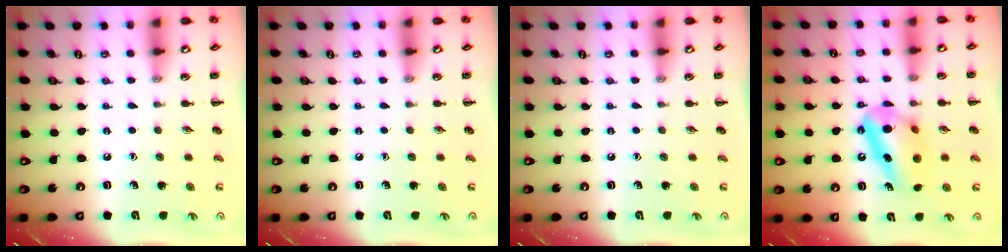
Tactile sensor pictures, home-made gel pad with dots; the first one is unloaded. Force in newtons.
{"total": 0.0}
{"total": 0.0}
{"total": 11.5, "press": 11.4, "slide": 1.6}